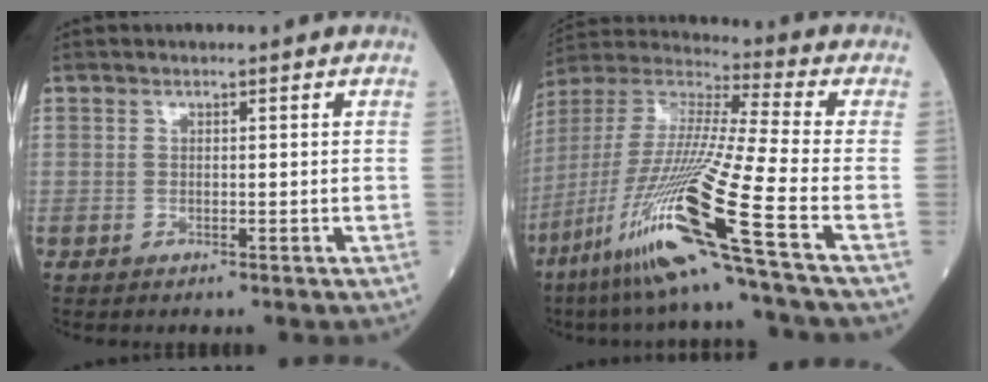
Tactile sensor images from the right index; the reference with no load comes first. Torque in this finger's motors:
{"motor_torque": [2.12, -0.02, 1.05, 0.21]}